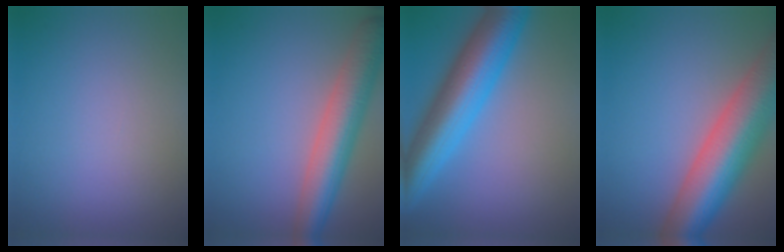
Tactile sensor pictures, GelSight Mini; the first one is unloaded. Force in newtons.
{"total": 7.0, "press": 7.0, "slide": 0.3}
{"total": 9.8, "press": 9.8, "slide": 0.2}
{"total": 12.0, "press": 12.0, "slide": 0.6}